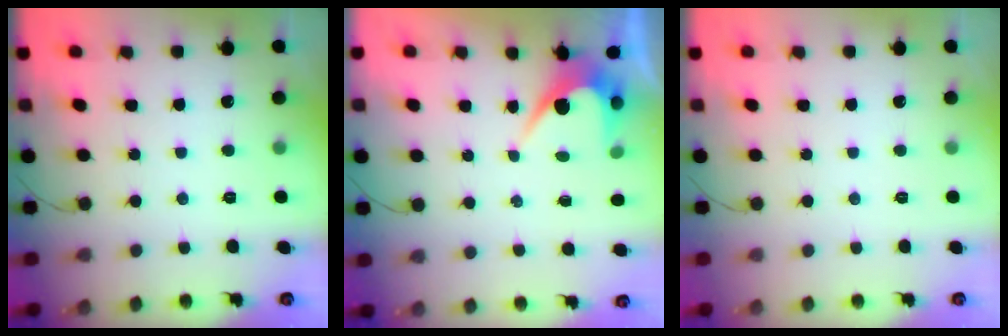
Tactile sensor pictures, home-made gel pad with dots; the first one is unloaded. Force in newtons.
{"total": 5.2, "press": 5.1, "slide": 0.2}
{"total": 0.0}